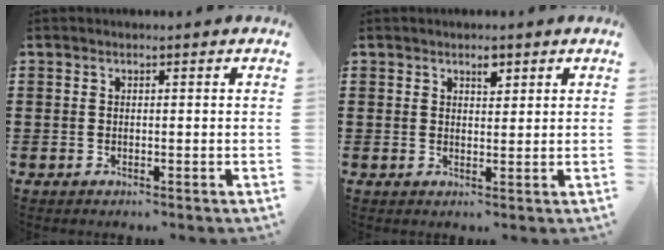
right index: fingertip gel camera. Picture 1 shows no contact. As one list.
[{"total": 2.3, "force": [1.4, 1.1, 1.4], "torque": [-0.014, -0.002, 0.022]}]